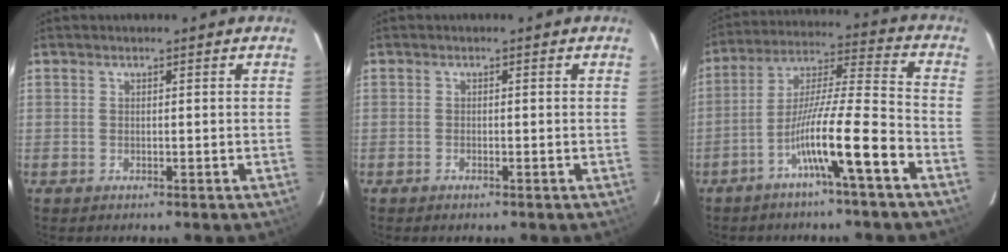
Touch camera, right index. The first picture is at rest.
{"total": 0.7, "force": [-0.6, 0.2, 0.4], "torque": [-0.012, -0.001, -0.007]}
{"total": 12.3, "force": [-6.2, -0.6, 10.6], "torque": [-0.193, 0.007, -0.115]}